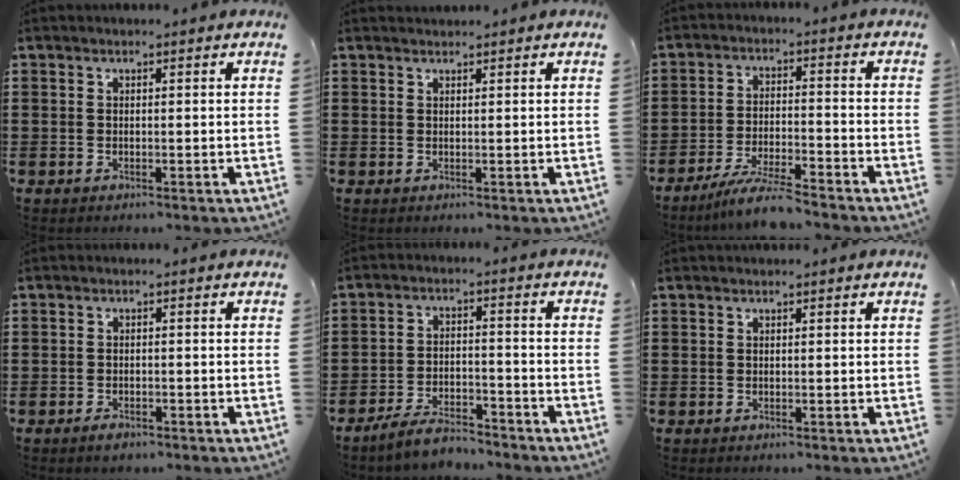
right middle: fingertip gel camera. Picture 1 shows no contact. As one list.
[{"total": 0.7, "force": [0.7, 0.1, 0.0], "torque": [-0.002, 0.000, 0.013]}, {"total": 6.3, "force": [-5.6, -0.1, 2.8], "torque": [-0.062, -0.012, -0.108]}, {"total": 1.3, "force": [-1.1, 0.5, 0.5], "torque": [-0.012, -0.001, -0.022]}, {"total": 5.2, "force": [-4.8, 0.8, 1.8], "torque": [-0.043, 0.003, -0.096]}, {"total": 0.0}]